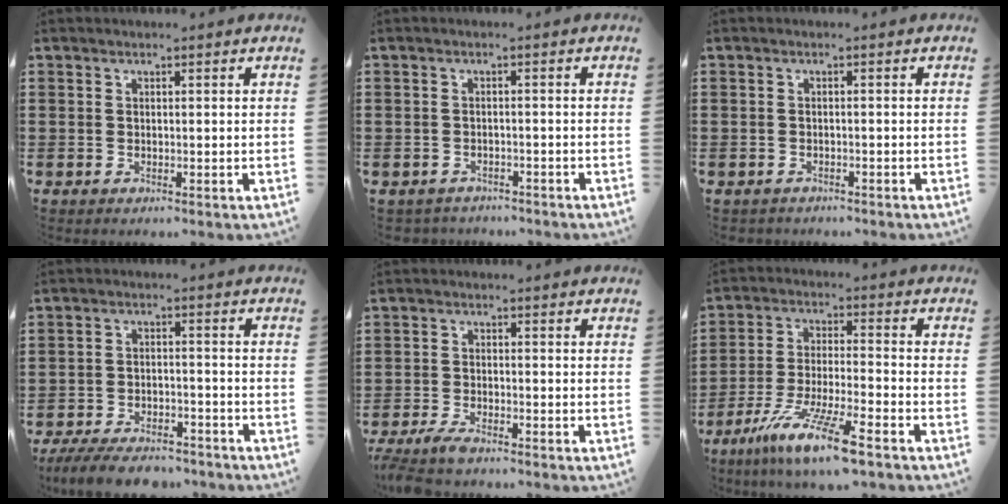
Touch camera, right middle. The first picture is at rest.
{"total": 1.7, "force": [-1.6, 0.2, -0.1], "torque": [-0.006, -0.002, -0.037]}
{"total": 1.0, "force": [-1.0, 0.1, 0.0], "torque": [-0.005, -0.001, -0.022]}
{"total": 6.5, "force": [-5.9, 1.2, 2.3], "torque": [-0.044, 0.003, -0.112]}
{"total": 3.1, "force": [-2.7, 0.4, 1.4], "torque": [-0.047, -0.006, -0.060]}
{"total": 10.7, "force": [-7.8, 0.1, 7.4], "torque": [-0.146, -0.009, -0.150]}